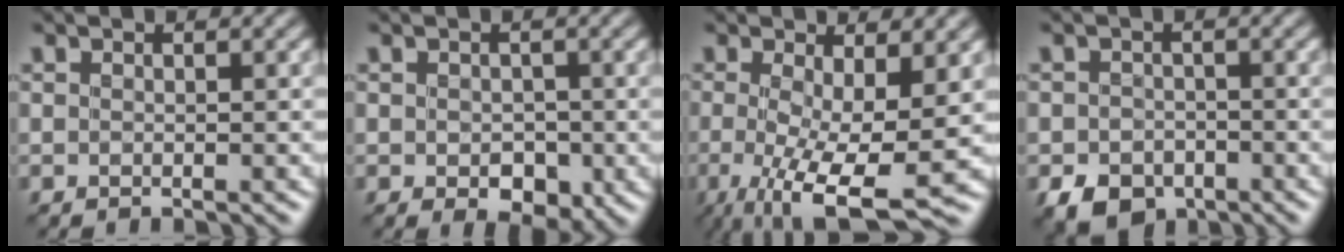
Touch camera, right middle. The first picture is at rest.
{"total": 3.1, "force": [-0.7, 2.0, 2.3], "torque": [-0.034, -0.007, -0.008]}
{"total": 8.8, "force": [-1.6, 2.4, 8.4], "torque": [-0.145, -0.016, -0.023]}
{"total": 4.2, "force": [-2.4, 2.9, 1.9], "torque": [-0.030, -0.011, -0.045]}